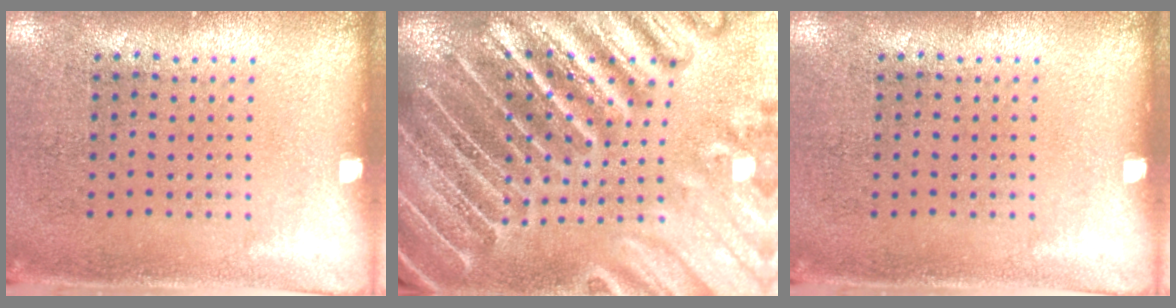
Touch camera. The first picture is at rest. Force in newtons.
{"total": 5.7, "press": 4.9, "slide": 2.9}
{"total": 0.0}